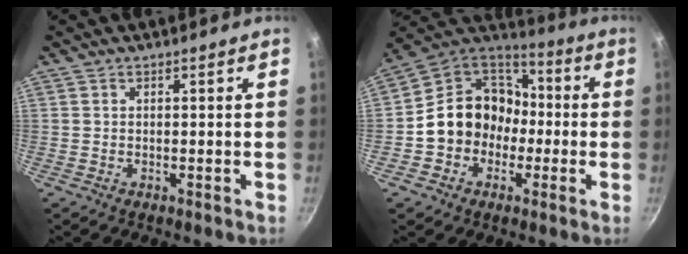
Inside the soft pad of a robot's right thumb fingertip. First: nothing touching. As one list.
[{"total": 15.6, "force": [-2.3, 13.5, 7.6], "torque": [-0.089, 0.057, -0.046]}]